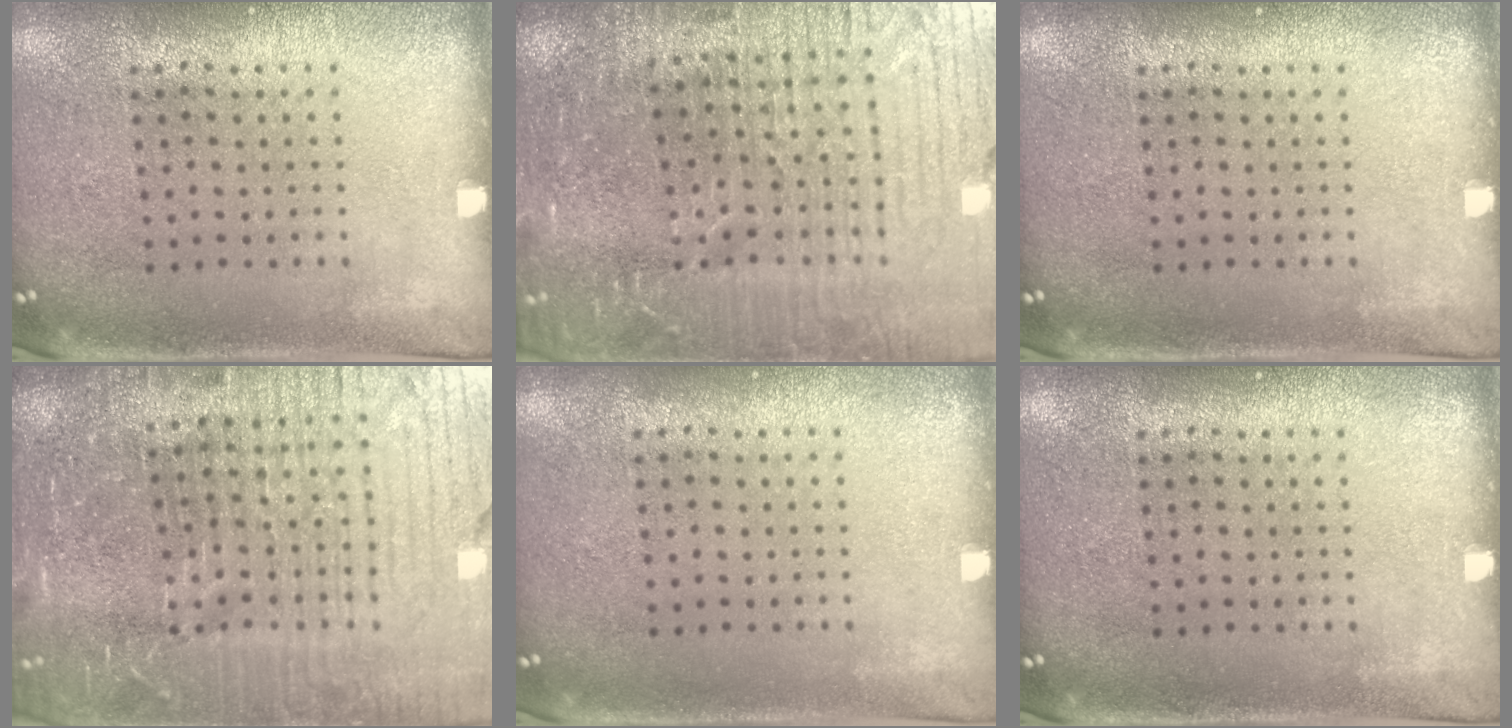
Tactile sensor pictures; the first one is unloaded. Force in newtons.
{"total": 5.5, "press": 5.0, "slide": 2.2}
{"total": 0.0}
{"total": 6.7, "press": 5.8, "slide": 3.3}
{"total": 0.0}
{"total": 0.0}